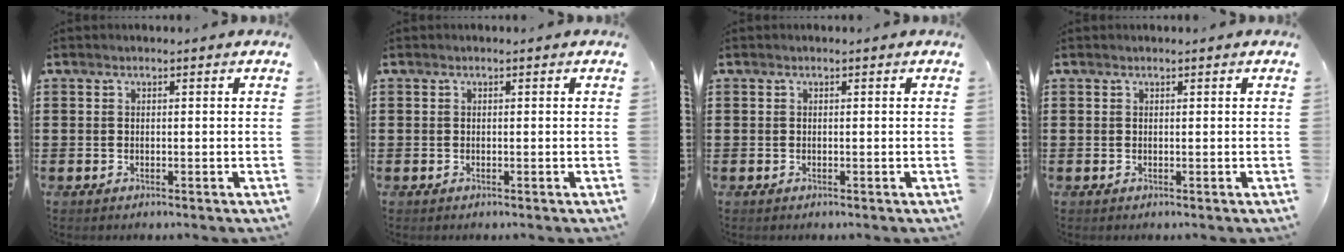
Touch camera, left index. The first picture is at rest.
{"total": 0.0}
{"total": 0.0}
{"total": 0.0}